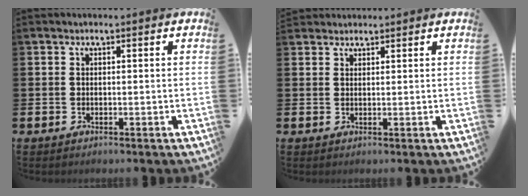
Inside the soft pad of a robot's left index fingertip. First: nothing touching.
{"total": 1.7, "force": [1.7, 0.5, -0.2], "torque": [0.012, -0.005, 0.029]}